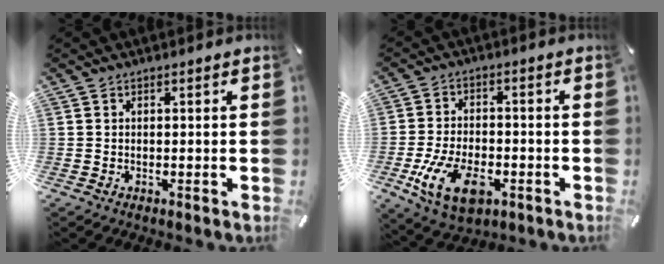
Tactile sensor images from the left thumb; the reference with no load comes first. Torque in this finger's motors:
{"motor_torque": [0.55, 1.00, 0.10, 0.02, 0.00]}